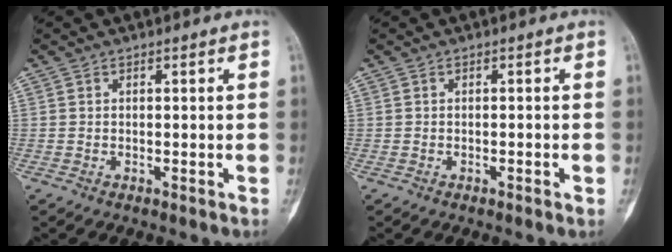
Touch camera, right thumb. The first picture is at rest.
{"total": 1.0, "force": [-0.4, 0.2, 0.9], "torque": [-0.020, 0.003, -0.003]}